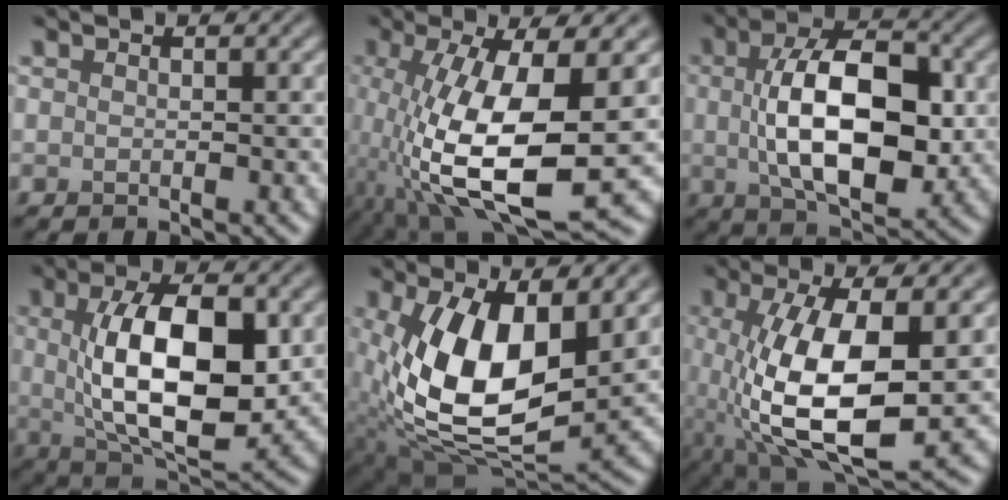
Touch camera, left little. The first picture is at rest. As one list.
[{"total": 11.5, "force": [-1.8, 3.8, 10.7], "torque": [-0.214, -0.022, -0.026]}, {"total": 10.5, "force": [0.2, 5.6, 8.9], "torque": [-0.154, 0.001, 0.004]}, {"total": 10.8, "force": [0.9, 4.8, 9.7], "torque": [-0.162, -0.003, 0.022]}, {"total": 12.5, "force": [1.3, 6.4, 10.6], "torque": [-0.196, -0.011, 0.022]}, {"total": 10.9, "force": [-0.5, 4.4, 10.0], "torque": [-0.203, -0.018, 0.001]}]